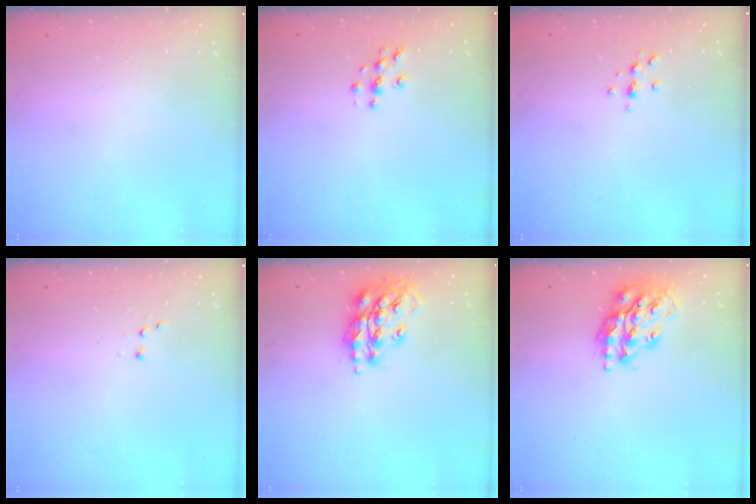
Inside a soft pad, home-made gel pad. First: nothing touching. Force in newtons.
{"total": 3.6, "press": 3.6, "slide": 0.4}
{"total": 4.3, "press": 4.3, "slide": 0.6}
{"total": 3.0, "press": 2.9, "slide": 0.7}
{"total": 17.4, "press": 17.4, "slide": 1.4}
{"total": 18.1, "press": 18.0, "slide": 1.4}